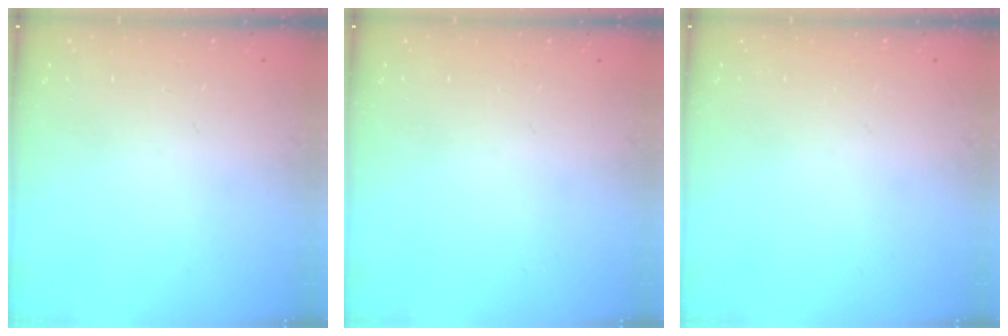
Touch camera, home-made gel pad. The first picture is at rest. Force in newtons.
{"total": 0.0}
{"total": 0.0}